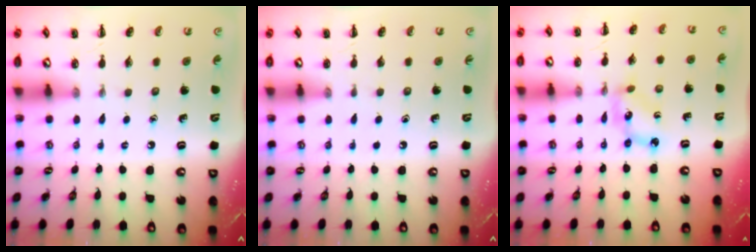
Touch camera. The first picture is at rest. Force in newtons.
{"total": 0.0}
{"total": 5.2, "press": 5.0, "slide": 1.3}